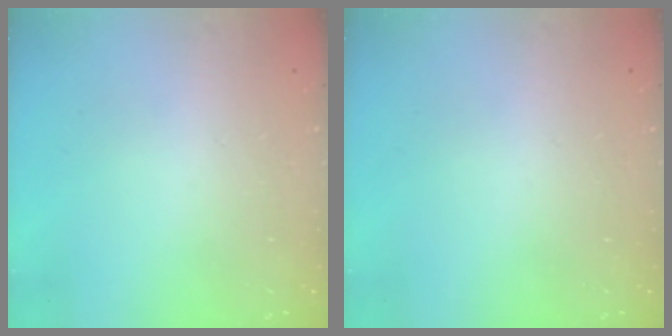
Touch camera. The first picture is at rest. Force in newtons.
{"total": 0.0}